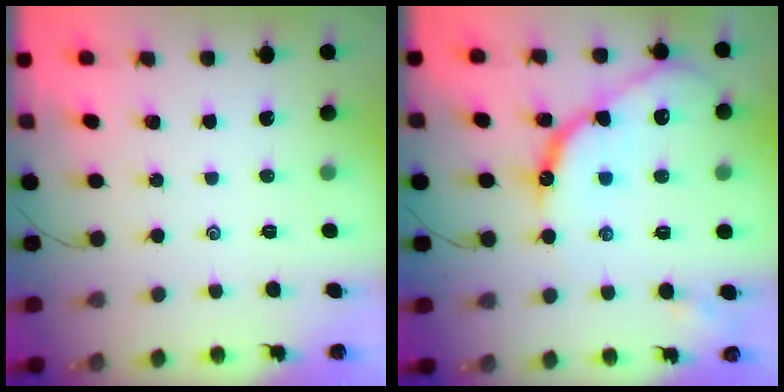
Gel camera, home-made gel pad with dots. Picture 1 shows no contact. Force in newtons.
{"total": 14.2, "press": 14.1, "slide": 1.1}